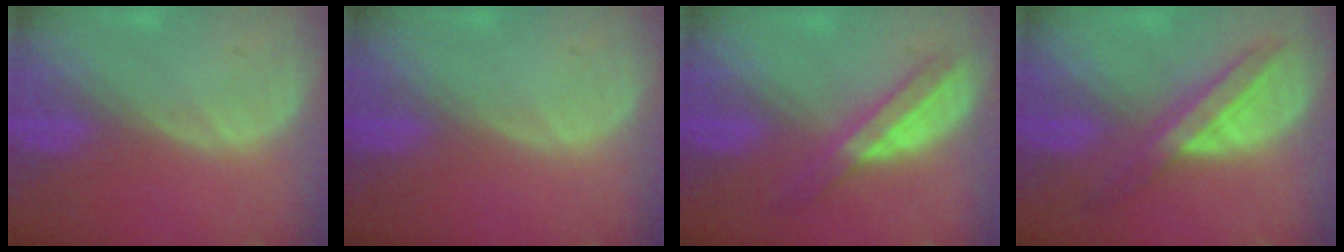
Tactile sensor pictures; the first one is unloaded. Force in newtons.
{"total": 0.0}
{"total": 5.8, "press": 5.3, "slide": 2.2}
{"total": 6.1, "press": 6.0, "slide": 0.9}